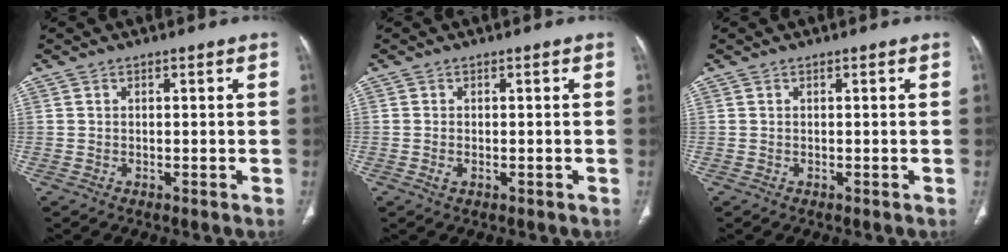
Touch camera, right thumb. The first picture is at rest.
{"total": 1.3, "force": [-0.4, 0.7, 1.0], "torque": [-0.024, 0.005, -0.007]}
{"total": 0.0}